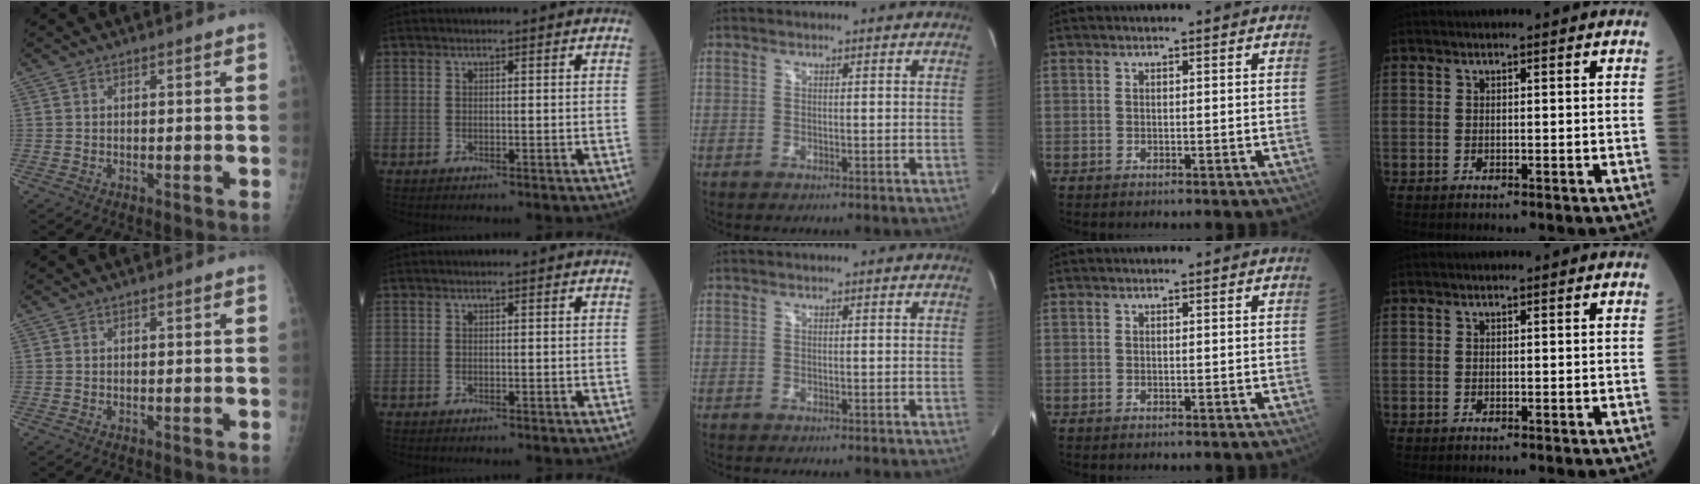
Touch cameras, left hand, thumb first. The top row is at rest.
{}